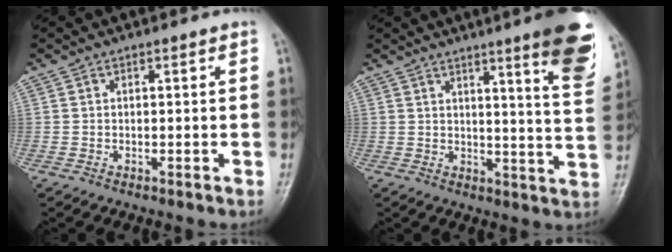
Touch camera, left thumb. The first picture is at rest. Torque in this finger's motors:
{"motor_torque": [1.78, 0.75, 1.00, -0.87, 0.26]}